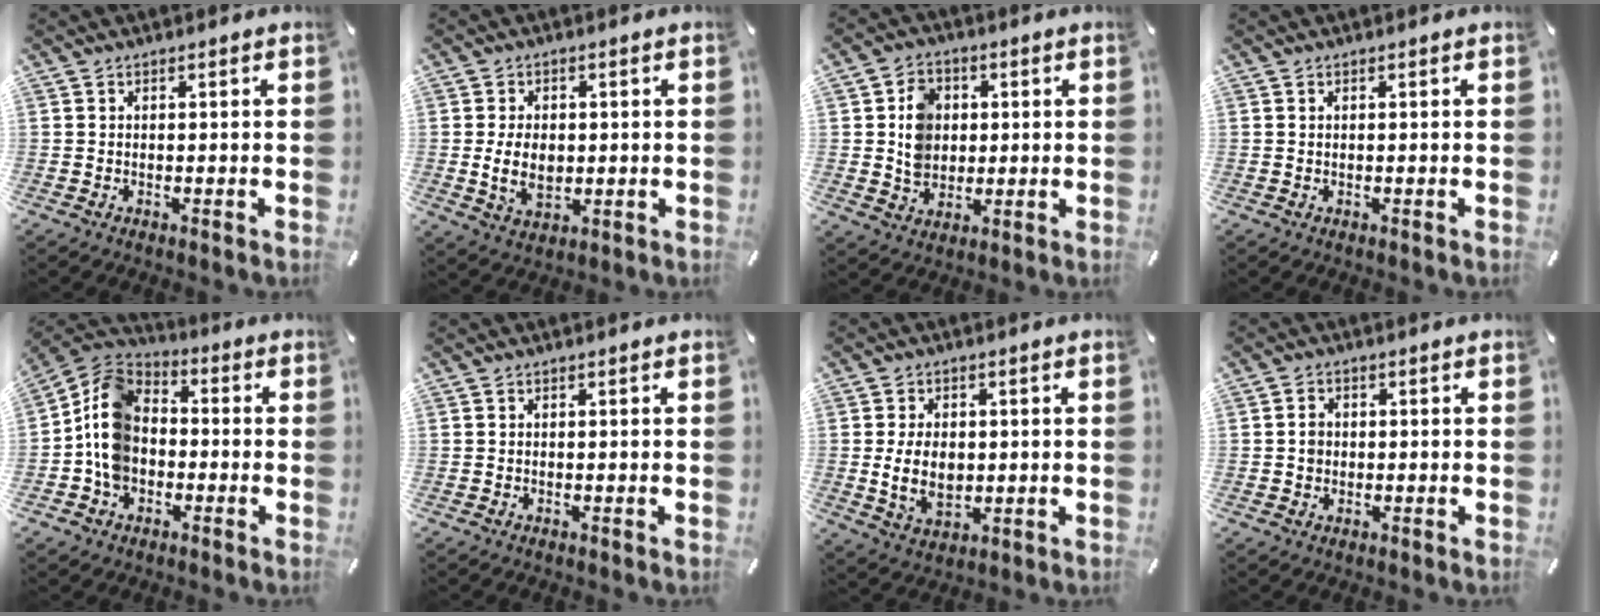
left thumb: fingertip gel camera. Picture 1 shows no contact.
{"total": 7.7, "force": [-0.3, 5.4, 5.4], "torque": [-0.107, -0.003, -0.009]}
{"total": 8.4, "force": [0.9, 7.4, 3.8], "torque": [-0.061, 0.006, 0.016]}
{"total": 0.0}
{"total": 11.2, "force": [-3.0, 9.2, 5.7], "torque": [-0.141, 0.032, -0.058]}
{"total": 0.0}
{"total": 9.0, "force": [-0.2, 6.3, 6.4], "torque": [-0.132, -0.003, -0.006]}
{"total": 2.3, "force": [0.0, 2.1, 1.0], "torque": [-0.014, 0.004, -0.005]}